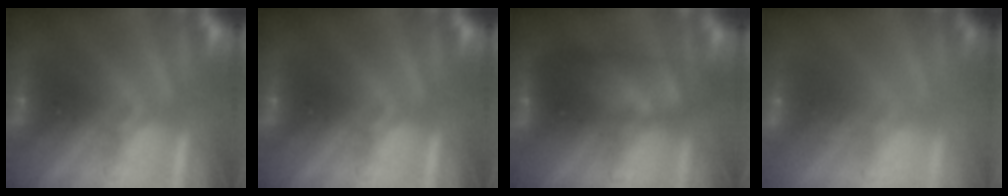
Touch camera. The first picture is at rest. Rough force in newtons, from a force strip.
{"total": 0.0}
{"total": 8.0}
{"total": 2.9}